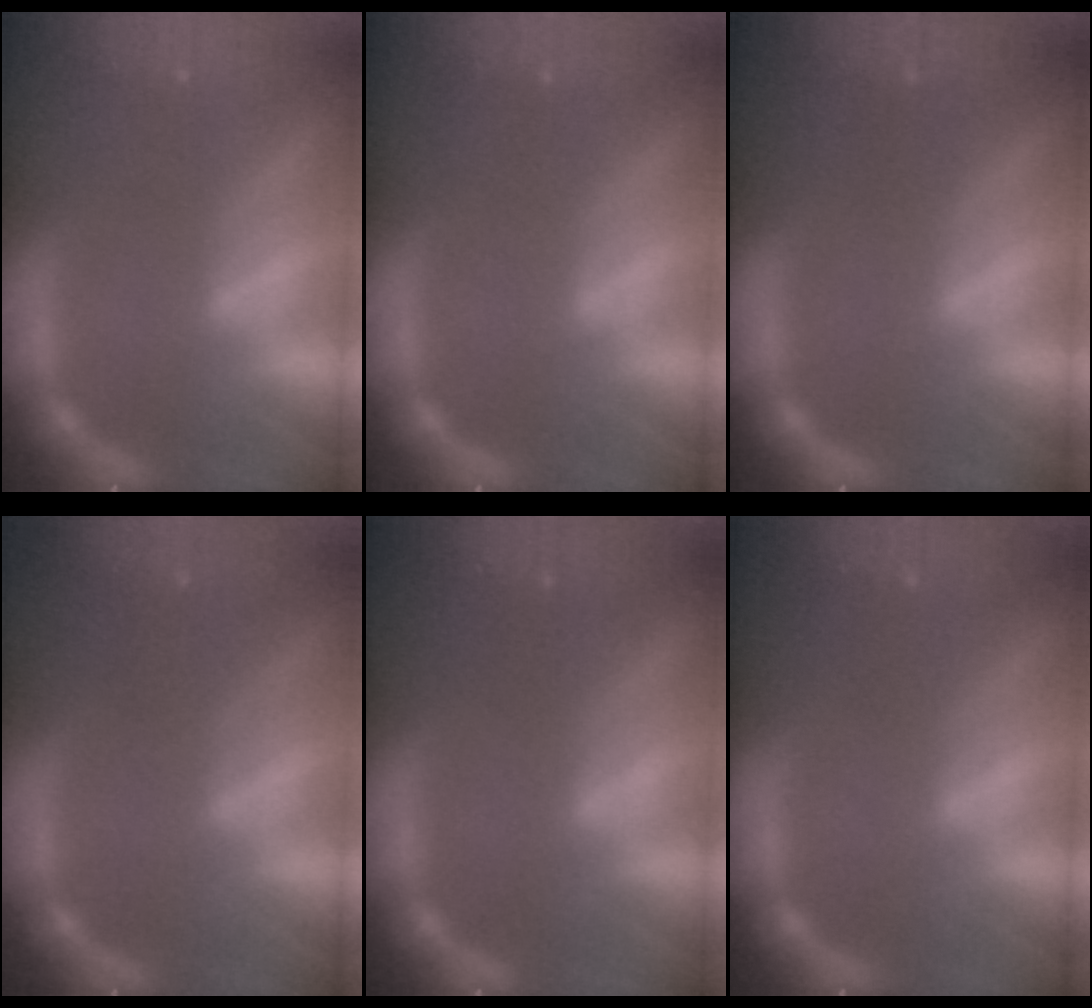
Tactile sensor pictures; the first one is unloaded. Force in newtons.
{"total": 0.0}
{"total": 1.0}
{"total": 2.5}
{"total": 1.5}
{"total": 1.4}